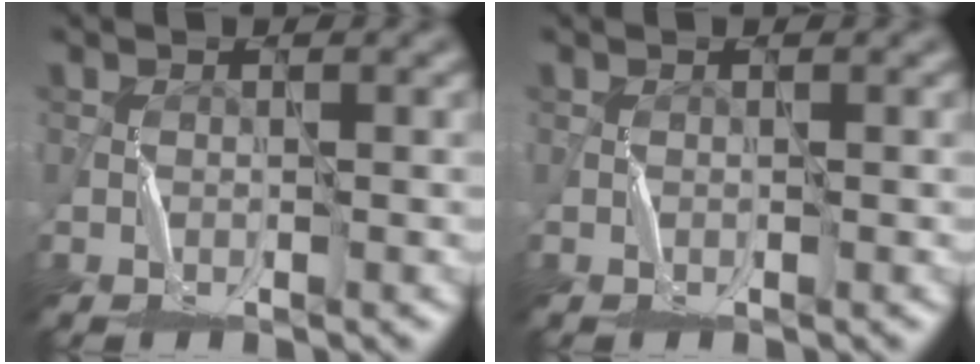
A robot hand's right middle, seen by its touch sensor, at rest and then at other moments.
{"total": 0.0}